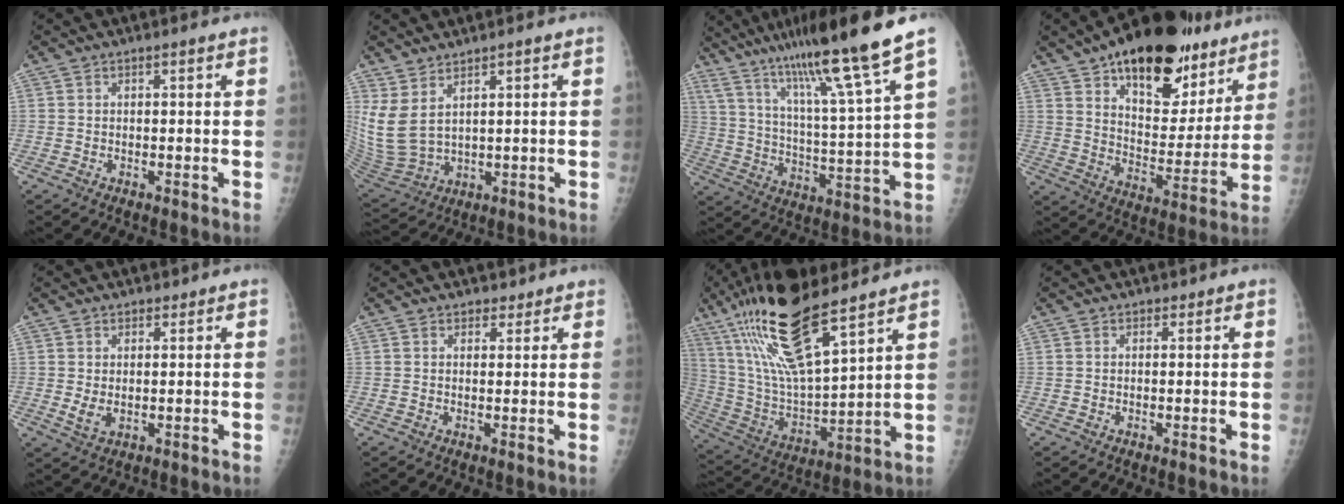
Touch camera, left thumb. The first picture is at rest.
{"total": 10.4, "force": [4.4, 6.1, 7.2], "torque": [-0.161, -0.029, 0.111]}
{"total": 19.4, "force": [13.5, 0.2, 14.0], "torque": [-0.215, -0.054, 0.228]}
{"total": 26.3, "force": [16.8, 12.6, 15.8], "torque": [-0.189, -0.056, 0.254]}
{"total": 3.0, "force": [0.6, 2.1, 2.0], "torque": [-0.033, -0.010, 0.015]}
{"total": 1.8, "force": [1.3, 1.2, 0.1], "torque": [0.017, -0.006, 0.012]}
{"total": 21.6, "force": [14.0, 5.0, 15.6], "torque": [-0.293, -0.051, 0.268]}
{"total": 0.0}